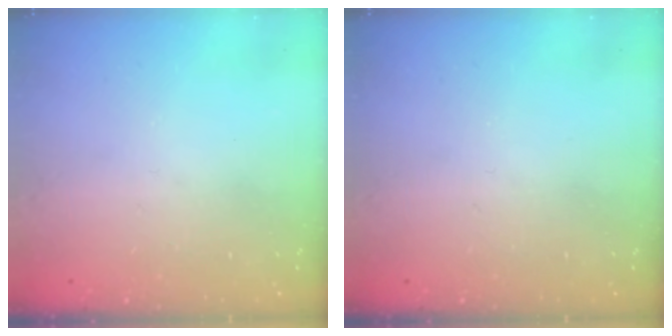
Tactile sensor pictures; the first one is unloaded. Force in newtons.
{"total": 0.0}